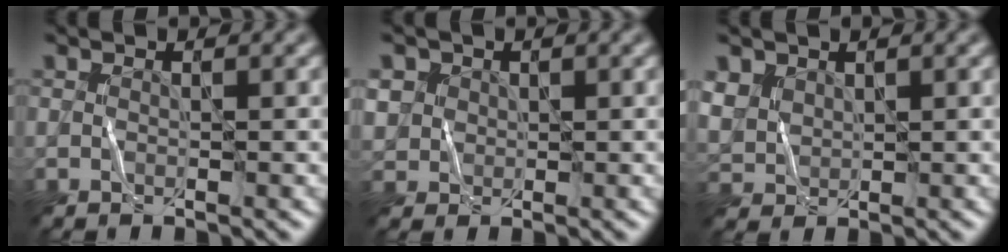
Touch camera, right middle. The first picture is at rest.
{"total": 2.7, "force": [1.0, 2.5, 0.3], "torque": [-0.028, 0.007, 0.016]}
{"total": 2.1, "force": [1.3, 1.6, 0.2], "torque": [-0.024, 0.000, 0.031]}